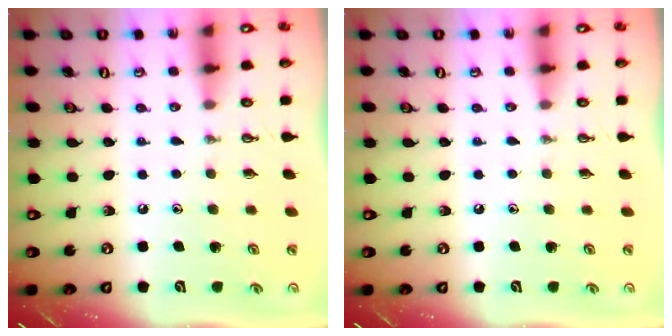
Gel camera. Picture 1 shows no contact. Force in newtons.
{"total": 0.0}